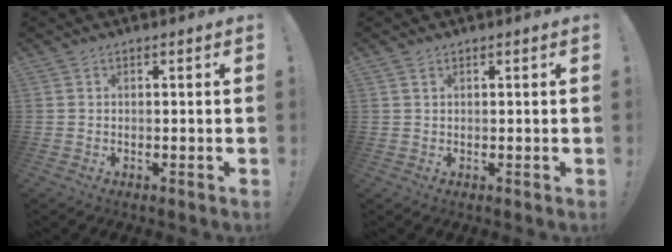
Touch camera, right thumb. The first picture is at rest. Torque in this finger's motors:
{"motor_torque": [-0.09, -0.03, -0.14, 0.04, -0.02]}